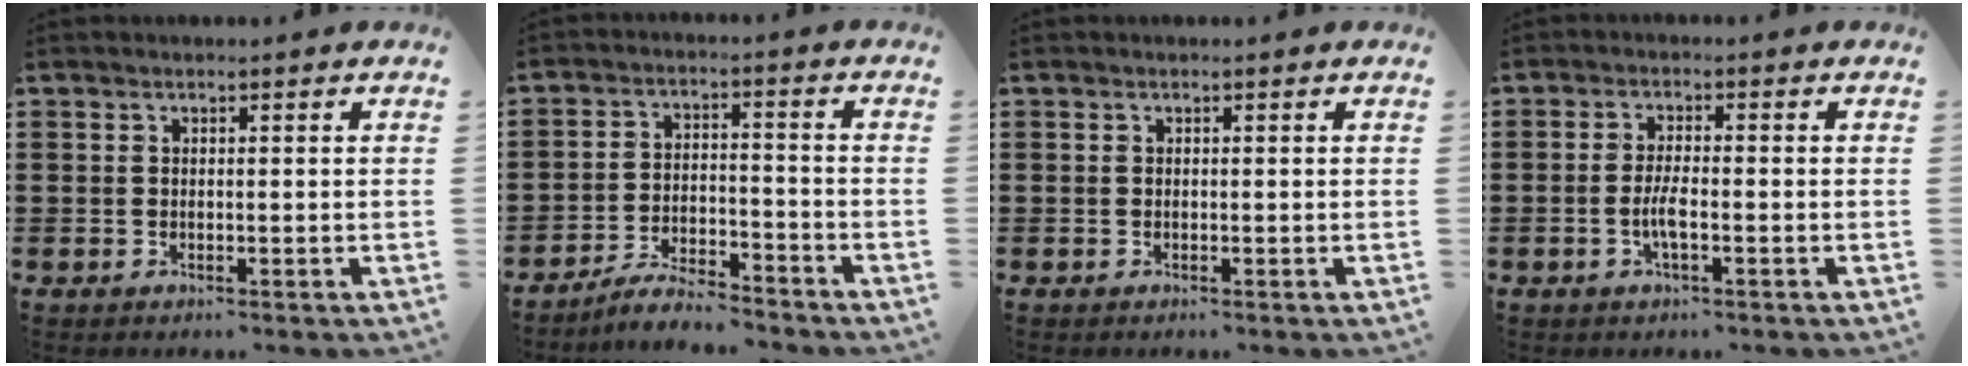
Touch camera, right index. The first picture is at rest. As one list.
[{"total": 5.4, "force": [-5.1, 0.3, 1.6], "torque": [-0.035, 0.002, -0.100]}, {"total": 0.0}, {"total": 3.2, "force": [-1.0, 0.7, 2.9], "torque": [-0.067, -0.004, -0.024]}]